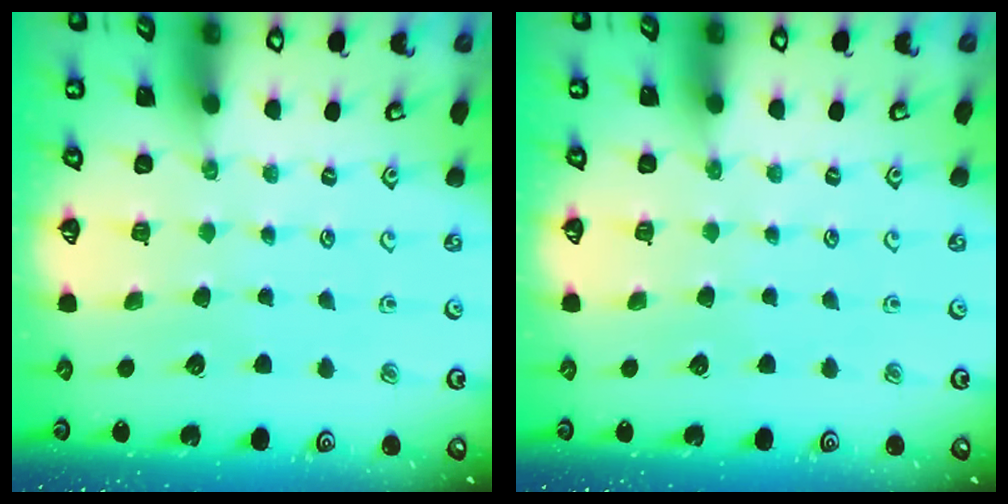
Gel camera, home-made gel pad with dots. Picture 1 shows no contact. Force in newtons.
{"total": 0.0}